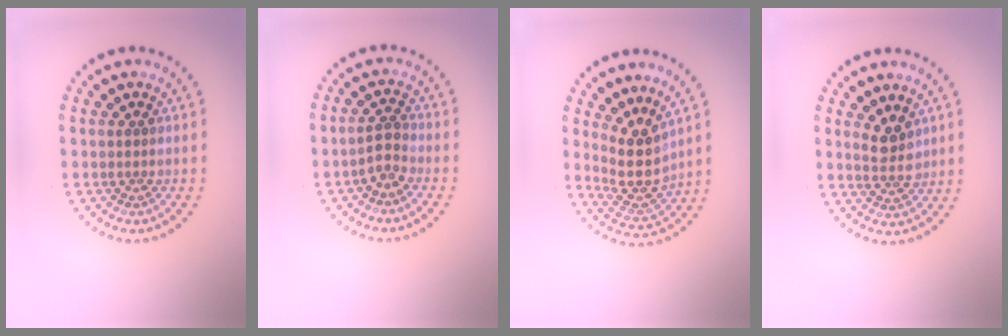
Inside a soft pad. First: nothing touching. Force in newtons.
{"total": 1.8, "press": 1.6, "slide": 0.9}
{"total": 4.0, "press": 3.1, "slide": 2.5}
{"total": 2.5, "press": 2.3, "slide": 1.0}